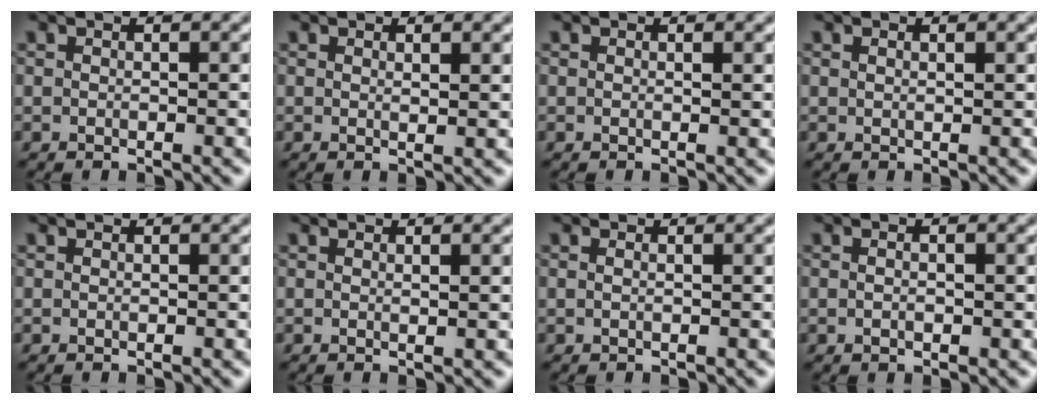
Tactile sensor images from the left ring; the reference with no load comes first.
{"total": 1.1, "force": [0.6, 0.2, 0.9], "torque": [-0.011, -0.001, 0.008]}
{"total": 0.5, "force": [0.2, 0.1, 0.5], "torque": [-0.005, 0.000, 0.003]}
{"total": 0.5, "force": [0.4, 0.1, 0.4], "torque": [-0.005, 0.000, 0.006]}
{"total": 0.0}
{"total": 0.9, "force": [0.3, 0.3, 0.8], "torque": [-0.007, 0.000, 0.002]}
{"total": 0.8, "force": [0.4, 0.4, 0.6], "torque": [-0.004, -0.011, 0.001]}
{"total": 1.8, "force": [0.3, 1.1, 1.4], "torque": [-0.013, 0.004, -0.008]}